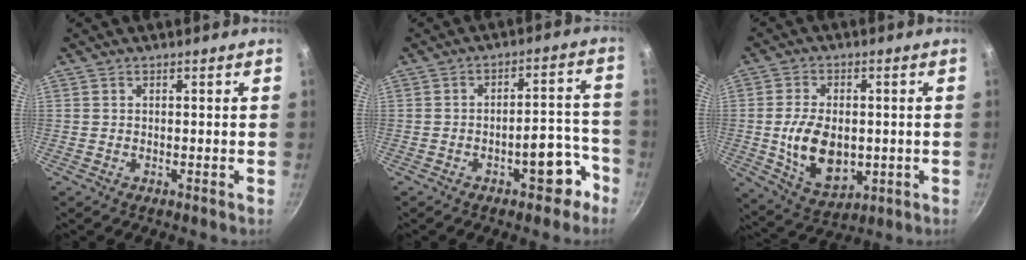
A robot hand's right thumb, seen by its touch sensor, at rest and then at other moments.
{"total": 8.7, "force": [-4.7, 4.1, 6.1], "torque": [-0.036, 0.059, -0.050]}
{"total": 12.7, "force": [-0.9, 8.2, 9.6], "torque": [-0.153, -0.007, -0.002]}